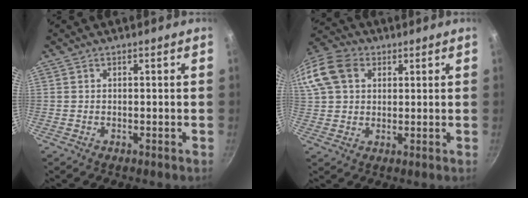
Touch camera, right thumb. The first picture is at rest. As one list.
[{"total": 16.9, "force": [5.6, 13.0, 9.3], "torque": [-0.217, 0.033, 0.092]}]